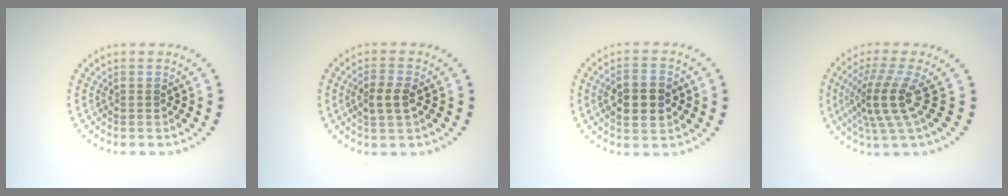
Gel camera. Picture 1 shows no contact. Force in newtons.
{"total": 2.5, "press": 2.5, "slide": 0.6}
{"total": 4.5, "press": 4.5, "slide": 0.1}
{"total": 4.4, "press": 3.1, "slide": 3.2}